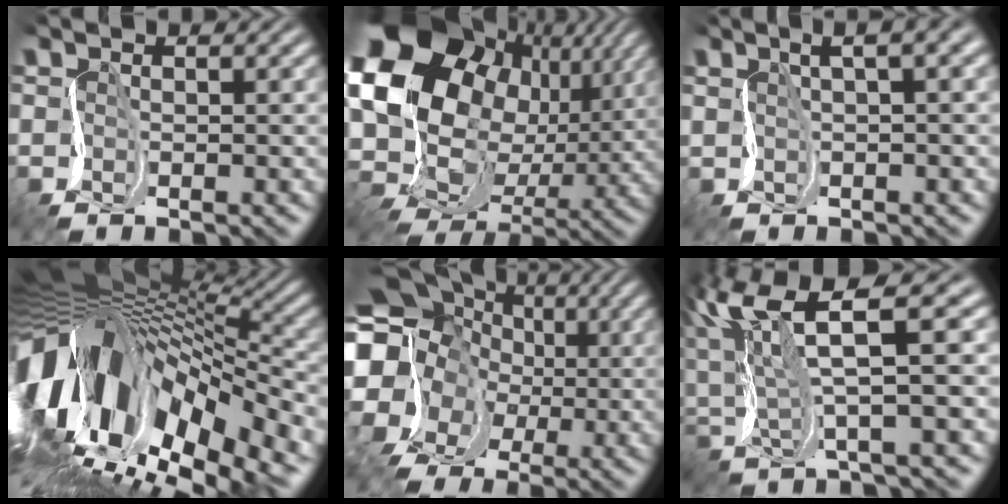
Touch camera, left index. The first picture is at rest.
{"total": 20.4, "force": [4.5, 16.9, 10.5], "torque": [-0.223, -0.002, 0.077]}
{"total": 4.5, "force": [1.9, 1.1, 3.9], "torque": [-0.039, 0.014, 0.030]}
{"total": 17.0, "force": [-1.1, 9.2, 14.2], "torque": [-0.241, -0.005, -0.007]}
{"total": 15.8, "force": [1.2, 14.7, 5.8], "torque": [-0.148, 0.022, -0.018]}
{"total": 9.1, "force": [4.2, 1.5, 7.9], "torque": [-0.161, 0.022, 0.081]}